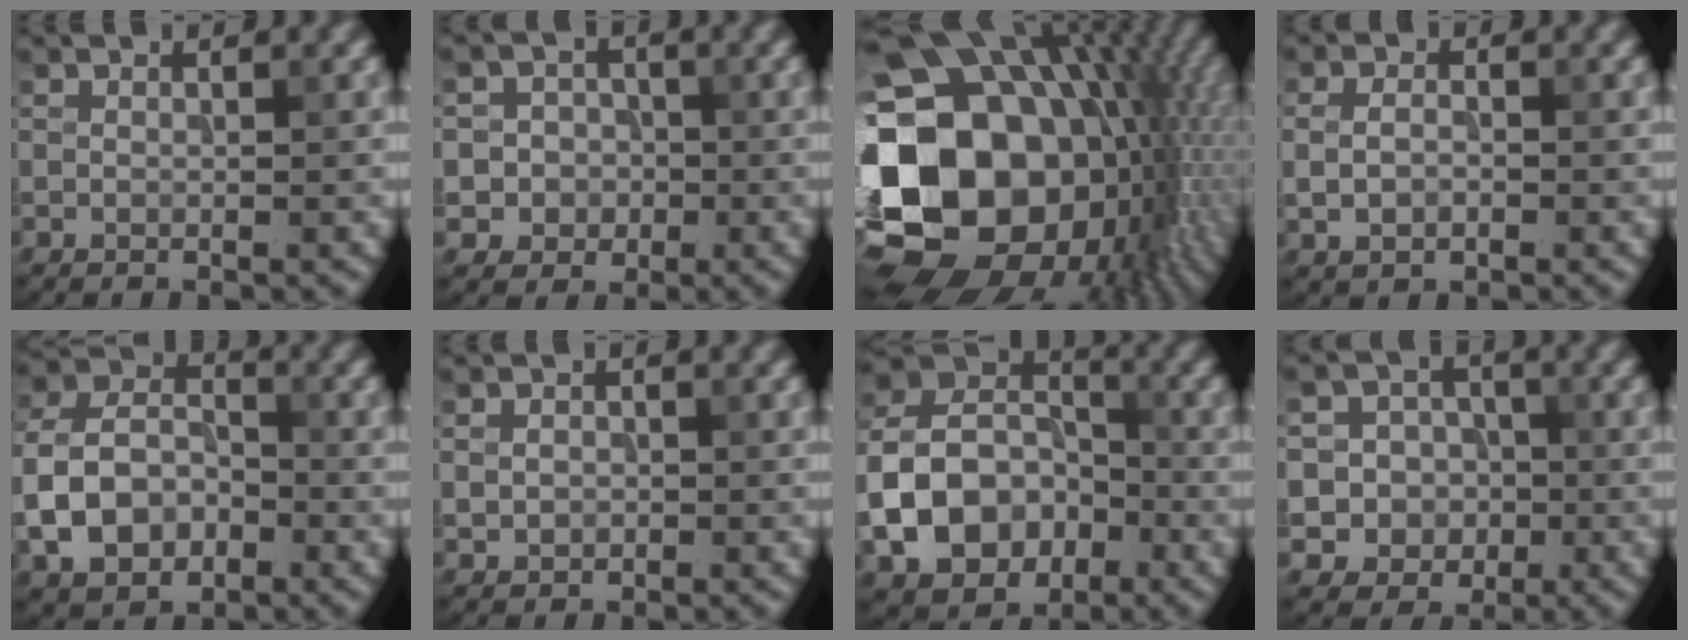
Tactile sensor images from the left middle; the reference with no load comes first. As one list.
[{"total": 3.9, "force": [-0.6, 3.7, 0.8], "torque": [0.008, 0.014, -0.030]}, {"total": 21.0, "force": [-0.7, 15.6, 14.0], "torque": [-0.271, -0.002, -0.001]}, {"total": 2.2, "force": [-0.1, 1.5, 1.6], "torque": [-0.034, 0.001, -0.002]}, {"total": 7.6, "force": [-2.3, 5.4, 4.7], "torque": [-0.096, 0.007, -0.057]}, {"total": 1.5, "force": [-0.1, 1.3, 0.6], "torque": [-0.010, -0.003, -0.002]}, {"total": 10.3, "force": [-3.3, 7.6, 6.1], "torque": [-0.122, 0.004, -0.075]}, {"total": 6.1, "force": [-1.0, 5.8, 1.3], "torque": [-0.013, 0.021, -0.044]}]